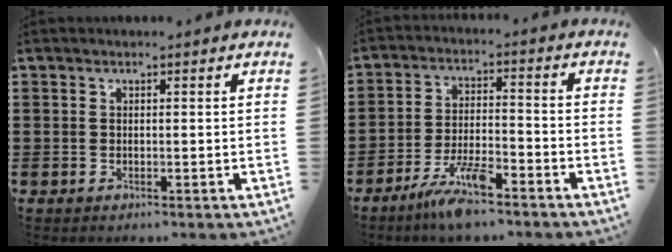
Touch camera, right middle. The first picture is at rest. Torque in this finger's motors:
{"motor_torque": [1.56, -0.58, 0.50, 0.12]}